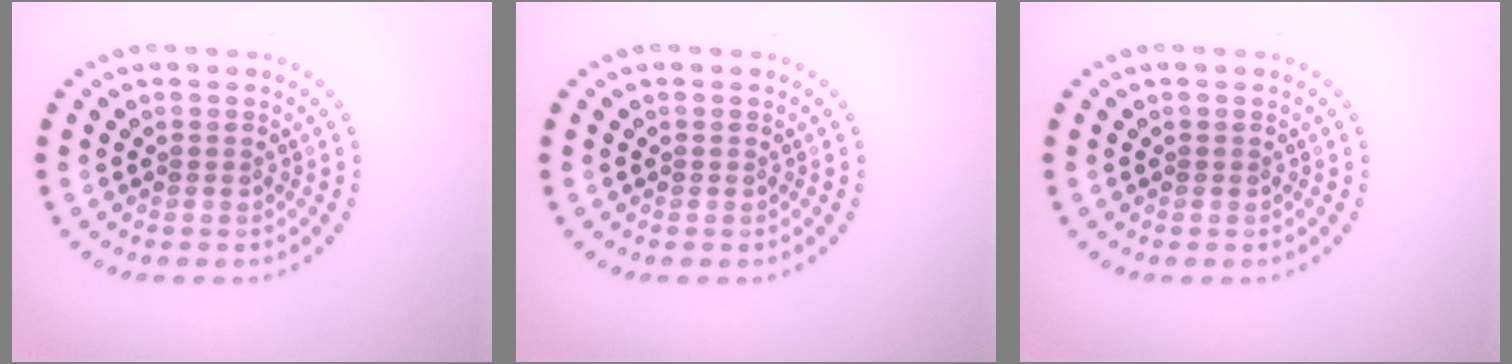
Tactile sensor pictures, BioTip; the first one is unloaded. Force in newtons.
{"total": 0.0}
{"total": 0.0}